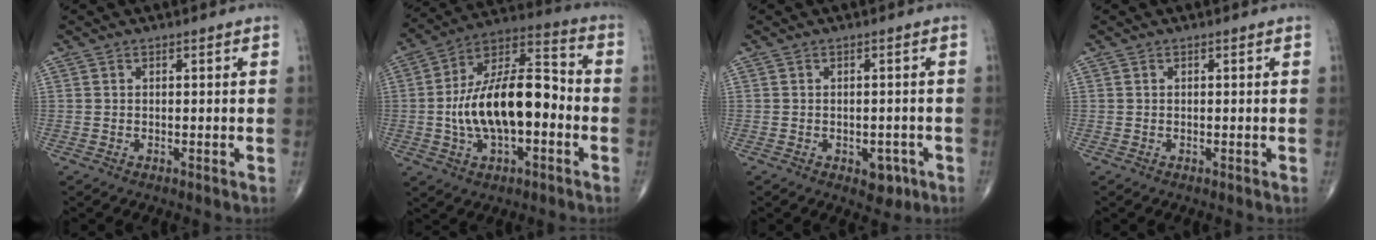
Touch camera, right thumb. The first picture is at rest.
{"total": 19.3, "force": [-2.6, 9.3, 16.7], "torque": [-0.284, 0.042, -0.049]}
{"total": 3.7, "force": [-1.6, 2.4, 2.3], "torque": [-0.009, 0.007, -0.017]}
{"total": 0.0}